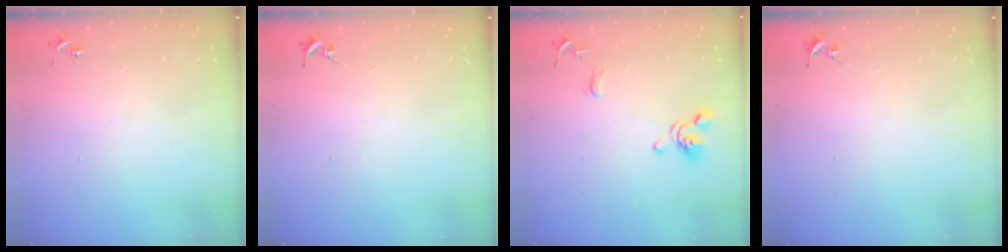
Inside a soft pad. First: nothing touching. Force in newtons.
{"total": 0.0}
{"total": 10.0, "press": 9.9, "slide": 1.7}
{"total": 0.0}